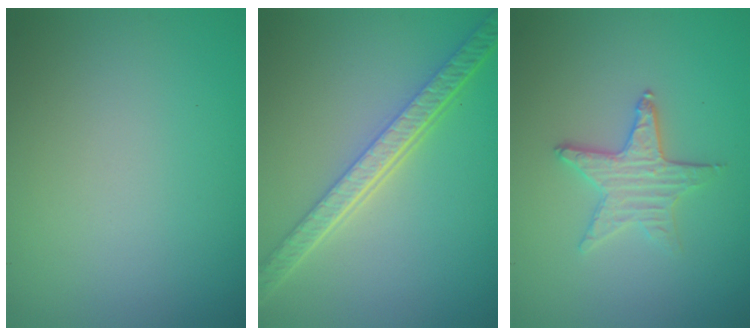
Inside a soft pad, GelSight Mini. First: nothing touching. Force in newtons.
{"total": 5.6, "press": 4.2, "slide": 3.7}
{"total": 2.8, "press": 2.5, "slide": 1.3}